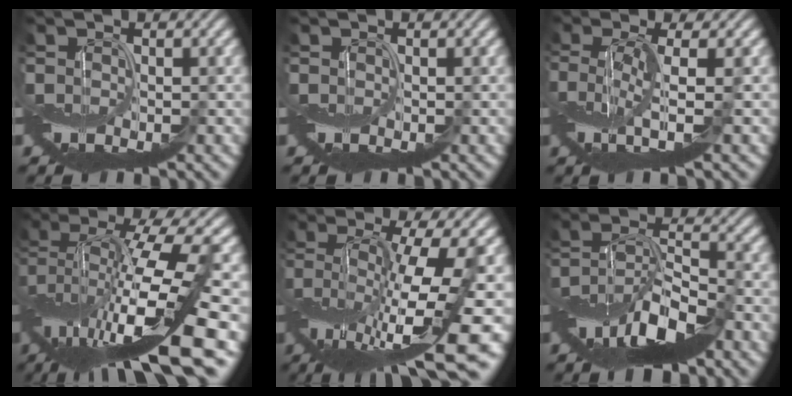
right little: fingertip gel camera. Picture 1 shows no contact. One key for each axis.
{"total": 0.0}
{"total": 3.6, "fx": -0.5, "fy": 0.5, "fz": 3.5, "tx": -0.078, "ty": 0.000, "tz": -0.011}
{"total": 14.3, "fx": -1.9, "fy": 3.9, "fz": 13.7, "tx": -0.262, "ty": 0.011, "tz": -0.027}
{"total": 11.3, "fx": -3.3, "fy": 2.4, "fz": 10.5, "tx": -0.191, "ty": -0.007, "tz": -0.050}
{"total": 8.1, "fx": -4.8, "fy": 2.9, "fz": 5.9, "tx": -0.105, "ty": 0.007, "tz": -0.099}